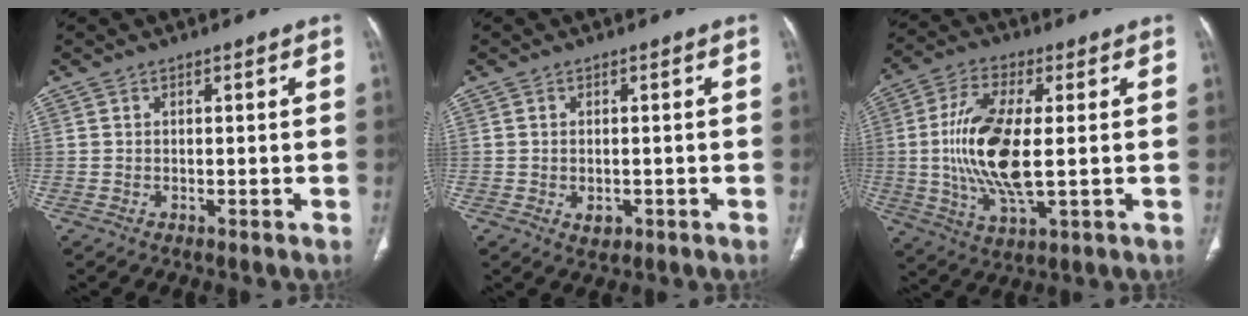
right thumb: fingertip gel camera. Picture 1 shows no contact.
{"total": 2.4, "force": [-0.7, 1.7, 1.6], "torque": [-0.018, -0.001, -0.004]}
{"total": 16.5, "force": [1.1, 7.4, 14.7], "torque": [-0.296, -0.007, 0.023]}